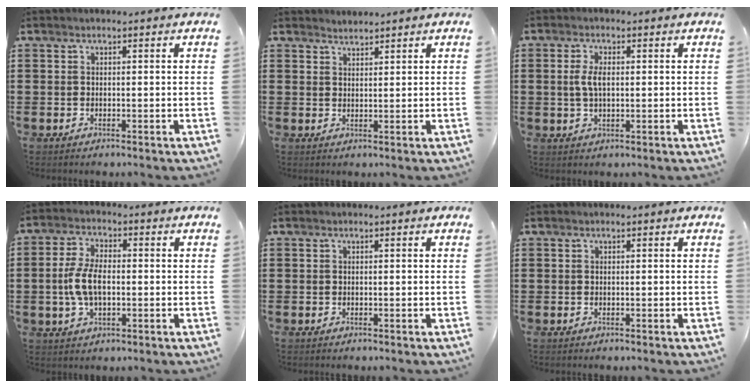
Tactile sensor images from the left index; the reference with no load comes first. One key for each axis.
{"total": 1.4, "fx": 1.4, "fy": 0.1, "fz": -0.1, "tx": -0.001, "ty": 0.000, "tz": 0.029}
{"total": 3.8, "fx": 0.5, "fy": 1.7, "fz": 3.4, "tx": -0.086, "ty": 0.001, "tz": 0.002}
{"total": 6.8, "fx": -0.6, "fy": 3.3, "fz": 5.9, "tx": -0.142, "ty": -0.004, "tz": -0.019}
{"total": 0.0}
{"total": 0.0}